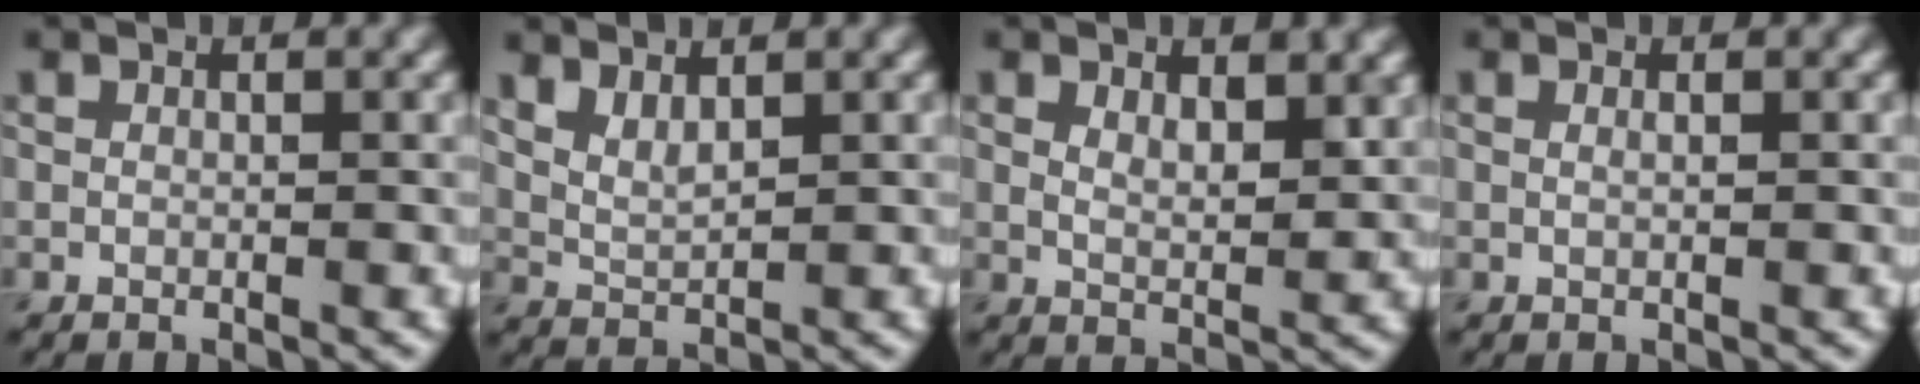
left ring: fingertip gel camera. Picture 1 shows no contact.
{"total": 2.4, "force": [1.7, 0.8, 1.4], "torque": [-0.030, -0.003, 0.041]}
{"total": 2.7, "force": [1.4, 1.2, 1.9], "torque": [-0.034, -0.006, 0.028]}
{"total": 0.6, "force": [0.2, 0.2, 0.5], "torque": [-0.010, 0.000, -0.001]}